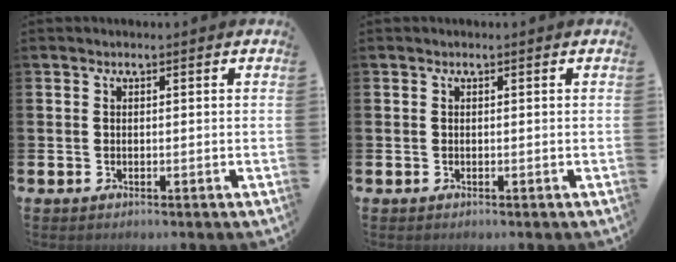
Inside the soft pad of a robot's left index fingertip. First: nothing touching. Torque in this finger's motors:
{"motor_torque": [0.00, 0.00, -0.01, 0.01]}